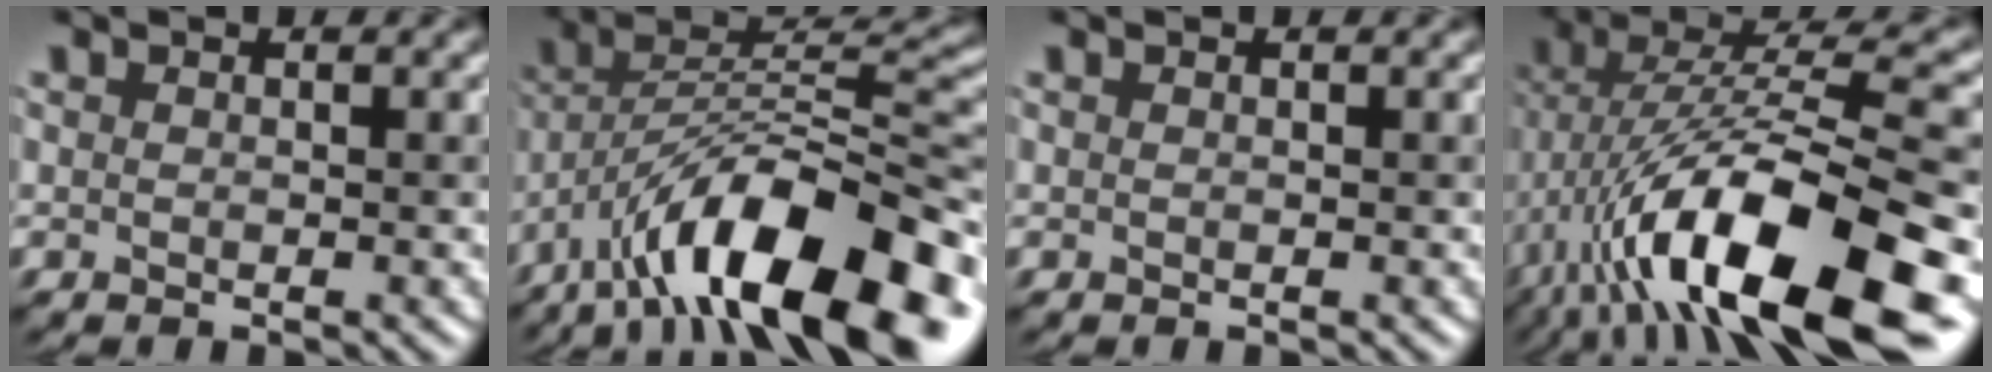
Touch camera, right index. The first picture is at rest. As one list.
[{"total": 15.3, "force": [-8.5, 5.9, 11.3], "torque": [-0.179, 0.020, -0.150]}, {"total": 0.0}, {"total": 16.0, "force": [-5.1, 5.2, 14.3], "torque": [-0.257, 0.011, -0.081]}]